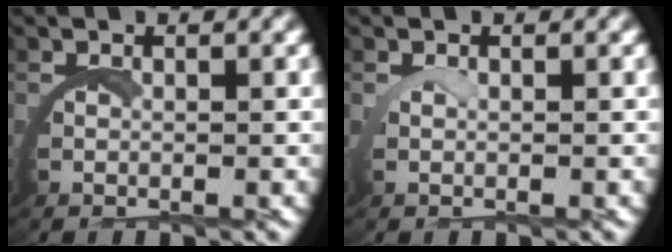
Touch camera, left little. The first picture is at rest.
{"total": 0.7, "force": [0.5, -0.4, 0.2], "torque": [-0.005, 0.002, 0.009]}